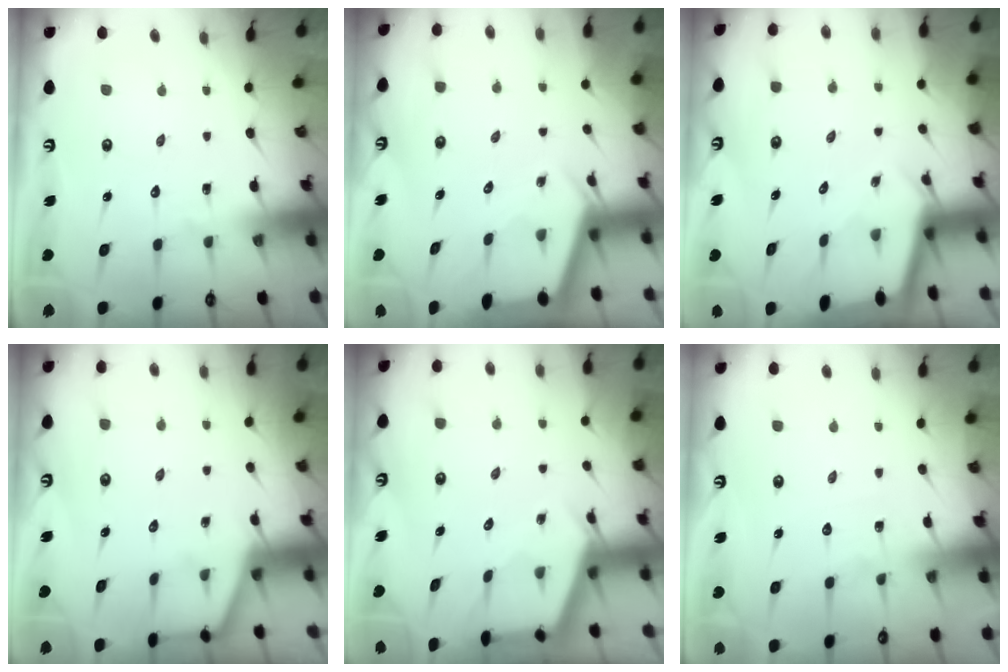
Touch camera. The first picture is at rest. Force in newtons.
{"total": 2.3, "press": 2.3, "slide": 0.3}
{"total": 2.1, "press": 2.1, "slide": 0.1}
{"total": 2.1, "press": 2.1, "slide": 0.3}
{"total": 2.6, "press": 2.6, "slide": 0.3}
{"total": 2.3, "press": 2.3, "slide": 0.2}